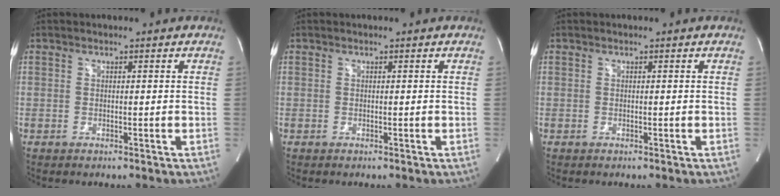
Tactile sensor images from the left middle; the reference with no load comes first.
{"total": 0.0}
{"total": 0.0}